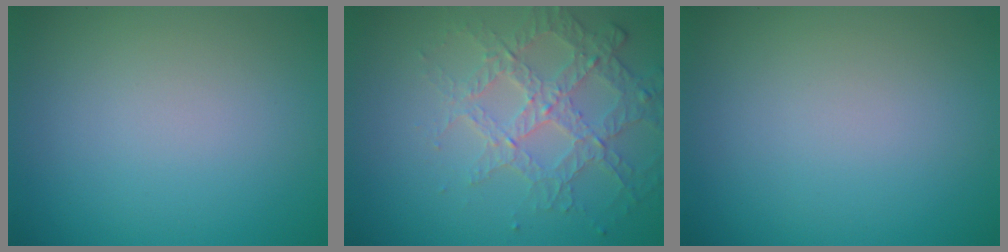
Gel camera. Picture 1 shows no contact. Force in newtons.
{"total": 3.8, "press": 3.3, "slide": 1.9}
{"total": 0.0}